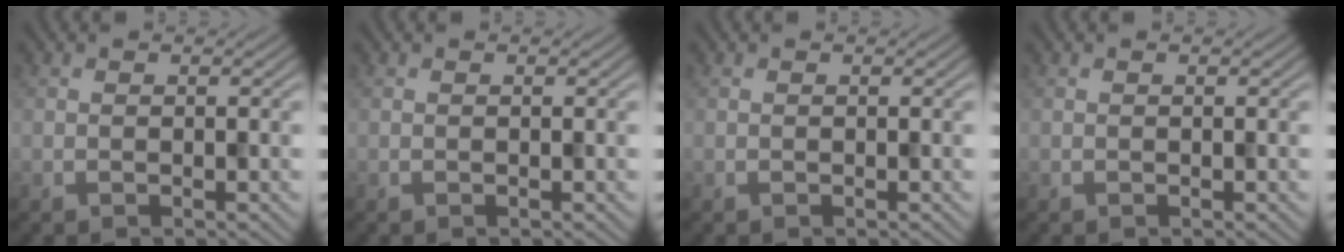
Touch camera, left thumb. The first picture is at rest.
{"total": 0.0}
{"total": 0.0}
{"total": 0.0}